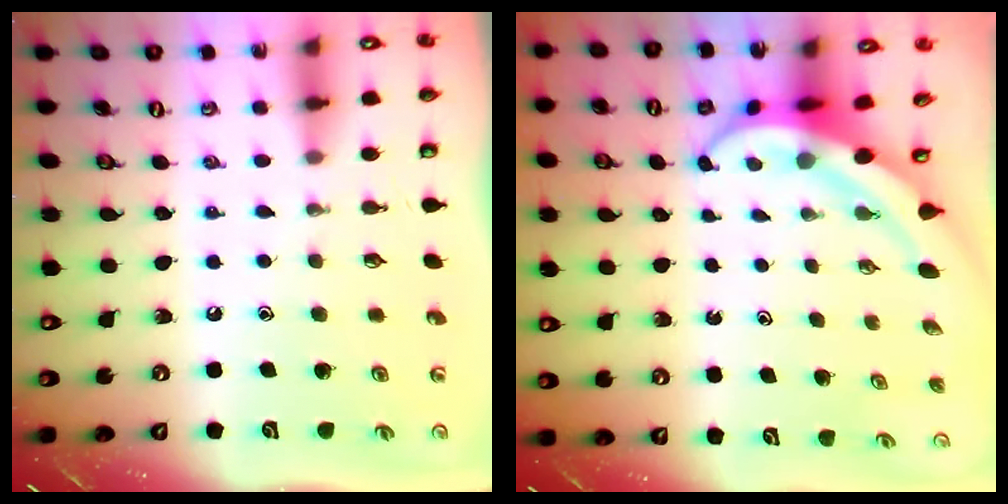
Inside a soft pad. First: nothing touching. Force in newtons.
{"total": 5.2, "press": 5.2, "slide": 0.6}